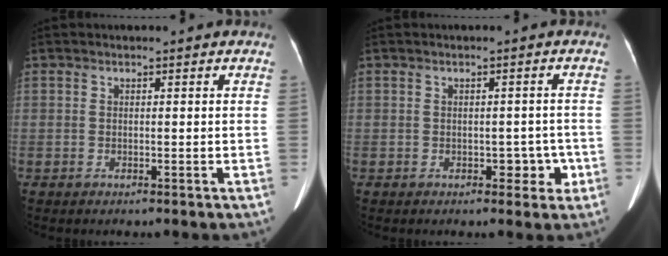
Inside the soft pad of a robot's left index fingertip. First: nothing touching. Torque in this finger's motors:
{"motor_torque": [-0.05, -0.01, -0.01, -0.01]}